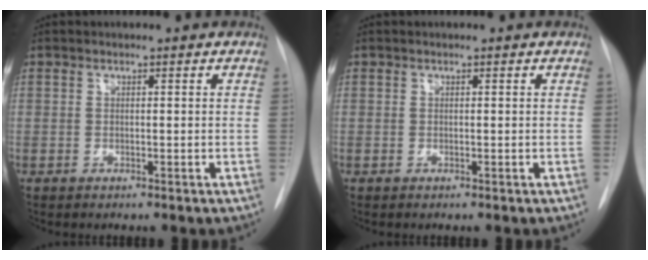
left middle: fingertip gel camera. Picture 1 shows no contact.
{"total": 0.0}